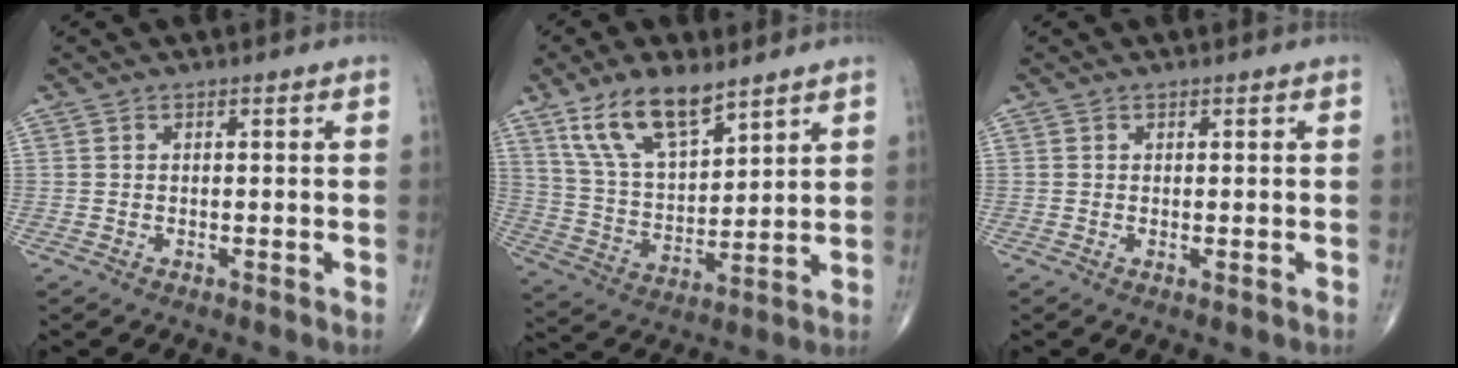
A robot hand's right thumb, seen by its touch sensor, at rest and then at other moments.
{"total": 13.8, "force": [9.0, 5.6, 8.8], "torque": [-0.146, -0.038, 0.180]}
{"total": 0.6, "force": [0.0, 0.2, 0.6], "torque": [-0.015, -0.004, 0.001]}